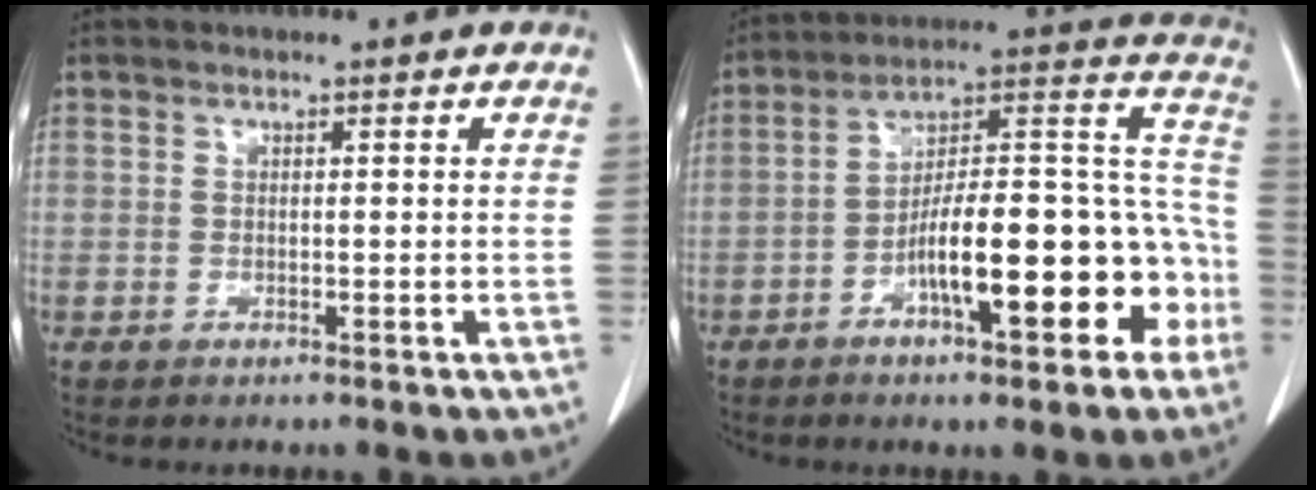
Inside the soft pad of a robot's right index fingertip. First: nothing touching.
{"total": 19.1, "force": [-7.0, 5.2, 17.0], "torque": [-0.215, 0.043, -0.099]}